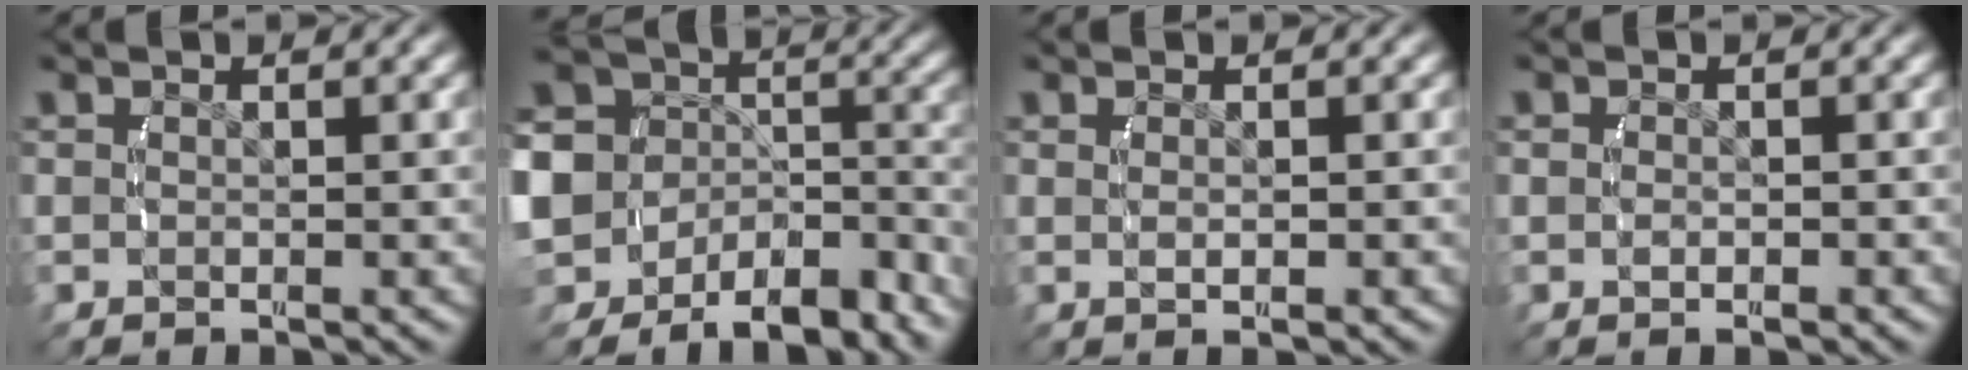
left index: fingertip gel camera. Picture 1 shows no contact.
{"total": 13.1, "force": [-3.9, 10.5, 6.8], "torque": [-0.155, -0.034, -0.065]}
{"total": 1.0, "force": [-0.1, -0.4, 1.0], "torque": [-0.020, -0.005, 0.005]}
{"total": 0.8, "force": [-0.4, 0.3, 0.7], "torque": [-0.015, -0.009, -0.004]}